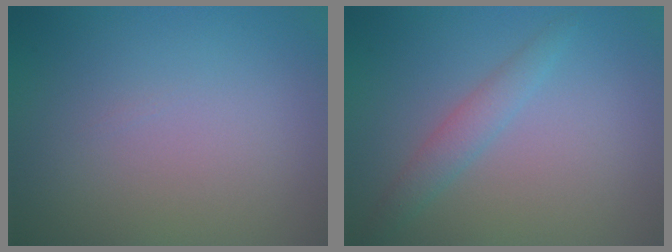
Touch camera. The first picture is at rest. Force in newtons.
{"total": 1.9, "press": 1.9, "slide": 0.1}